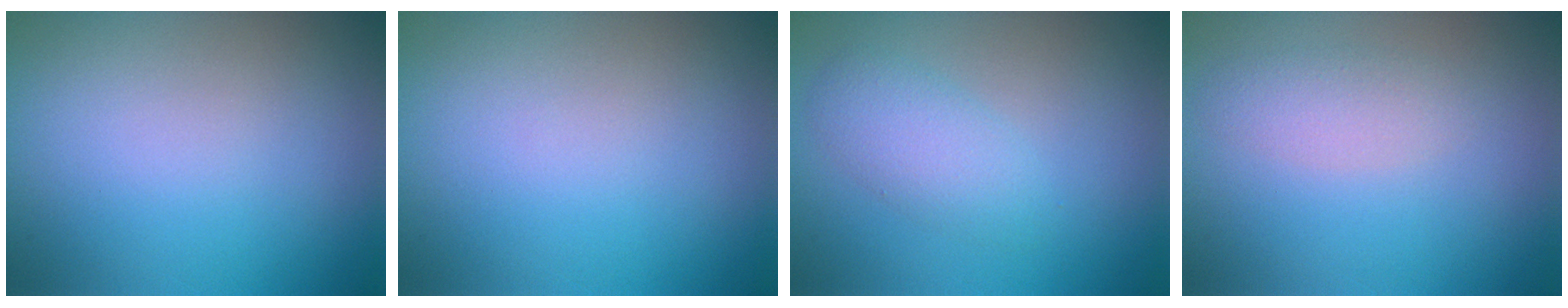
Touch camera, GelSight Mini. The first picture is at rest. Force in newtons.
{"total": 0.0}
{"total": 2.5, "press": 2.5, "slide": 0.1}
{"total": 1.7, "press": 1.7, "slide": 0.1}